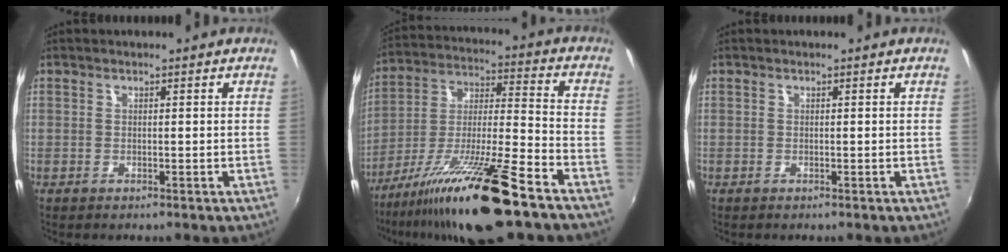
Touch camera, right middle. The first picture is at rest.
{"total": 20.0, "force": [-13.7, 1.6, 14.4], "torque": [-0.258, -0.023, -0.239]}
{"total": 0.0}